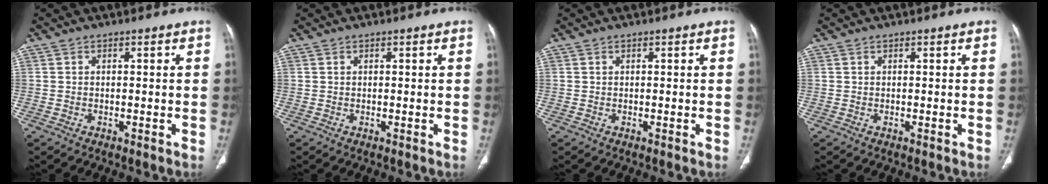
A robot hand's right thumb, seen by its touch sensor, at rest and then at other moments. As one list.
[{"total": 0.0}, {"total": 0.0}, {"total": 0.0}]